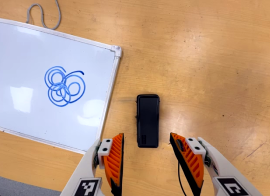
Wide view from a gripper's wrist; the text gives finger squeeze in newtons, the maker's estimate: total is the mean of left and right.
{"total": 0.0}